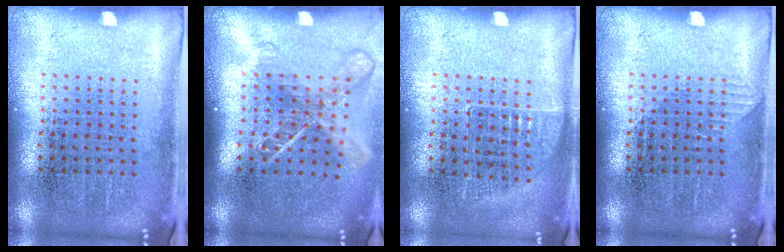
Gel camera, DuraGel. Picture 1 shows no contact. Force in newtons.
{"total": 1.8, "press": 1.4, "slide": 1.1}
{"total": 0.7, "press": 0.7, "slide": 0.1}
{"total": 0.6, "press": 0.5, "slide": 0.2}